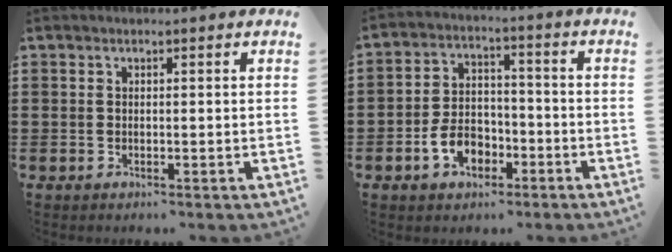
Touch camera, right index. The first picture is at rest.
{"total": 6.2, "force": [-3.0, 4.1, 3.6], "torque": [-0.084, 0.004, -0.059]}